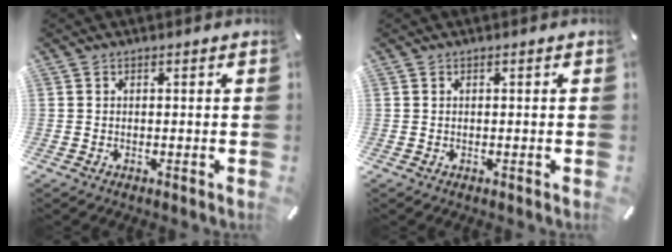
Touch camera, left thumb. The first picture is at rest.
{"total": 0.0}